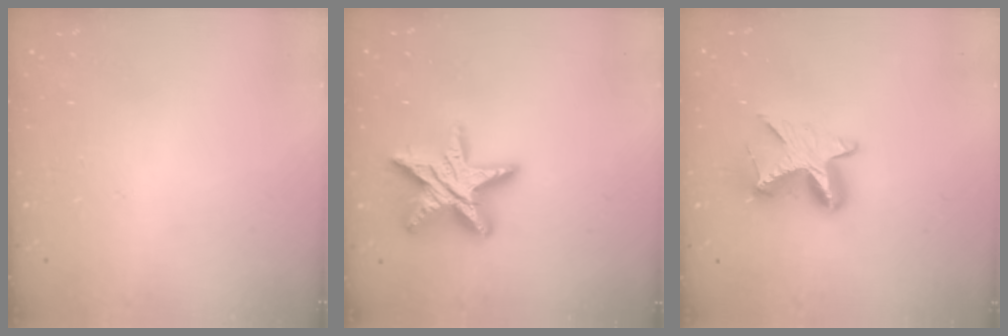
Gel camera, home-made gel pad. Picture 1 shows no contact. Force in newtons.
{"total": 18.6, "press": 18.5, "slide": 1.3}
{"total": 11.1, "press": 11.1, "slide": 0.5}